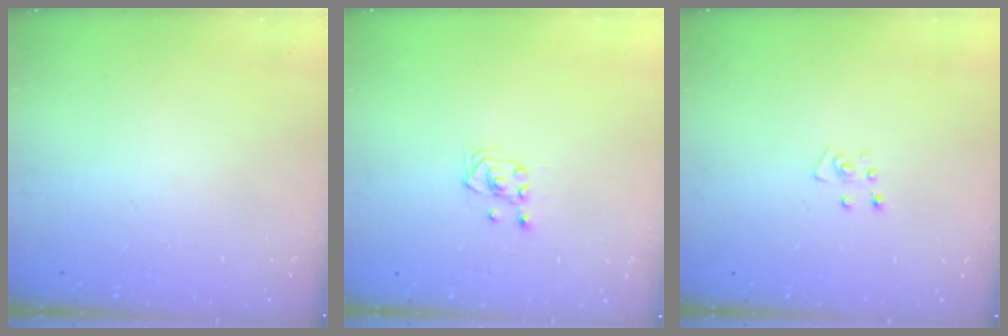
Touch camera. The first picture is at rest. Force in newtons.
{"total": 3.0, "press": 2.6, "slide": 1.5}
{"total": 3.1, "press": 3.1, "slide": 0.2}